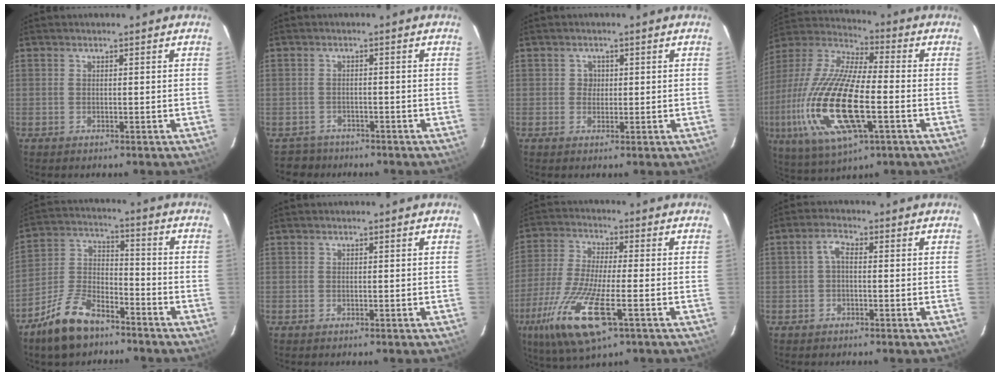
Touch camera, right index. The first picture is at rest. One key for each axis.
{"total": 3.6, "fx": -2.9, "fy": 2.1, "fz": -0.6, "tx": 0.003, "ty": 0.010, "tz": -0.047}
{"total": 1.7, "fx": 0.1, "fy": 1.7, "fz": 0.0, "tx": 0.004, "ty": 0.007, "tz": 0.001}
{"total": 24.5, "fx": -6.4, "fy": 8.0, "fz": 22.2, "tx": -0.459, "ty": -0.041, "tz": -0.122}
{"total": 12.8, "fx": -9.0, "fy": 5.9, "fz": 7.0, "tx": -0.156, "ty": 0.013, "tz": -0.165}
{"total": 0.0}
{"total": 17.4, "fx": -7.6, "fy": 4.8, "fz": 15.0, "tx": -0.315, "ty": -0.044, "tz": -0.146}
{"total": 2.4, "fx": -0.3, "fy": 1.0, "fz": 2.1, "tx": -0.045, "ty": 0.009, "tz": -0.005}